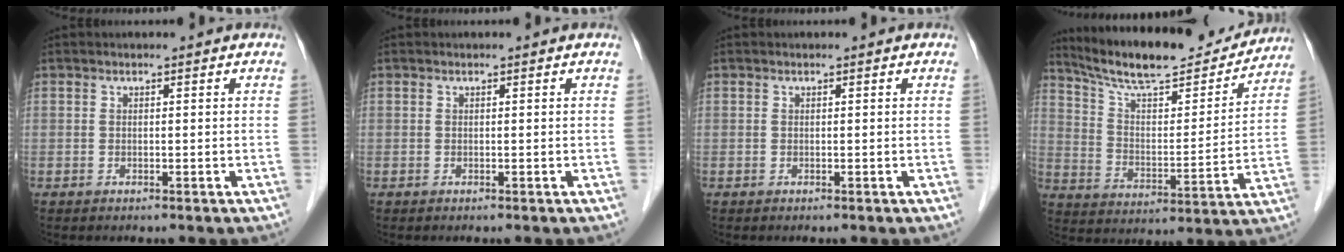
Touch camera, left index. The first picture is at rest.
{"total": 0.0}
{"total": 0.0}
{"total": 19.4, "force": [17.7, 3.0, 7.4], "torque": [-0.123, -0.009, 0.274]}